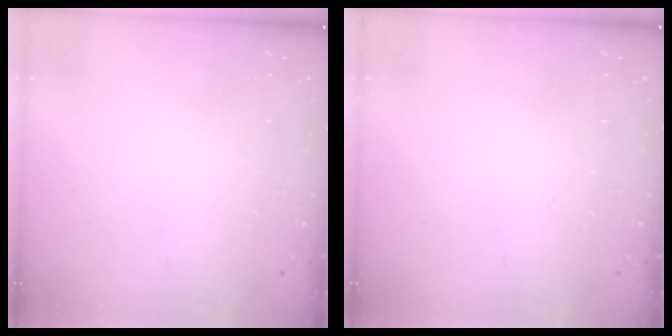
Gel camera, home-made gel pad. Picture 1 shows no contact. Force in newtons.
{"total": 0.0}